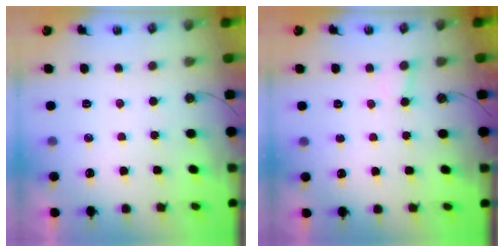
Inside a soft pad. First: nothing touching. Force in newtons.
{"total": 3.7, "press": 3.7, "slide": 0.3}